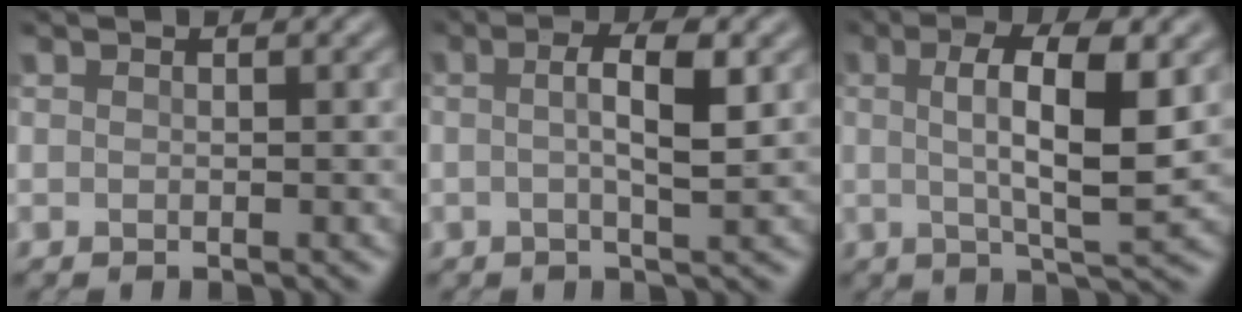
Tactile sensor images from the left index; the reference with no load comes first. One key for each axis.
{"total": 3.9, "fx": 0.3, "fy": 0.8, "fz": 3.8, "tx": -0.067, "ty": 0.004, "tz": 0.000}
{"total": 7.2, "fx": 0.9, "fy": 1.8, "fz": 6.9, "tx": -0.108, "ty": 0.000, "tz": 0.012}